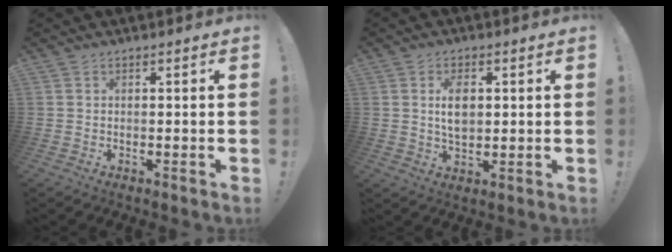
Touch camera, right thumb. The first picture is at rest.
{"total": 6.6, "force": [1.1, 4.1, 5.1], "torque": [-0.086, 0.002, 0.017]}